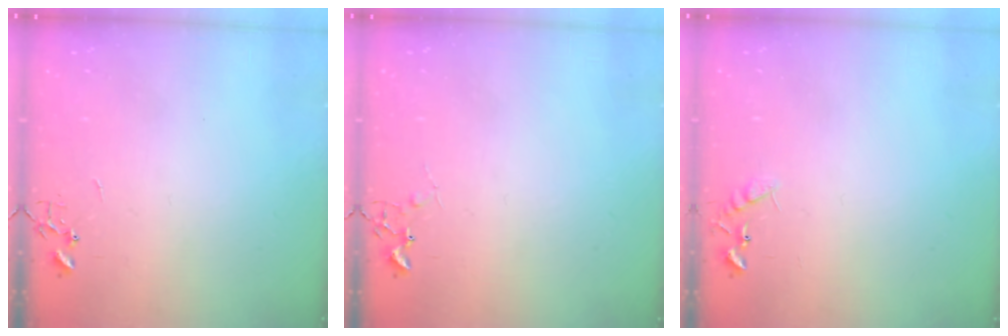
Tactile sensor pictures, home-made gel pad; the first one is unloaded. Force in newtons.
{"total": 5.4, "press": 5.3, "slide": 0.8}
{"total": 7.6, "press": 7.6, "slide": 0.7}